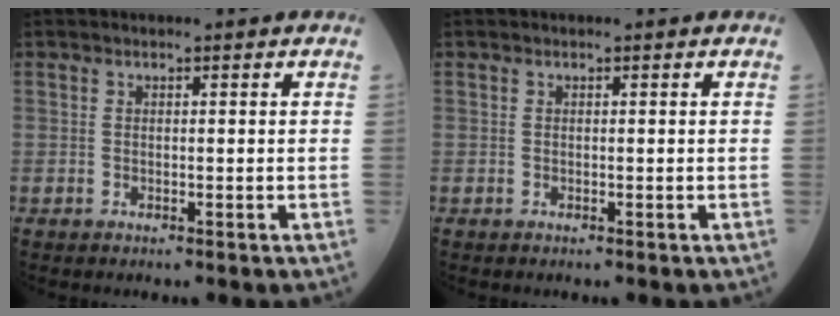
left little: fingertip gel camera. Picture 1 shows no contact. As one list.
[{"total": 0.0}]